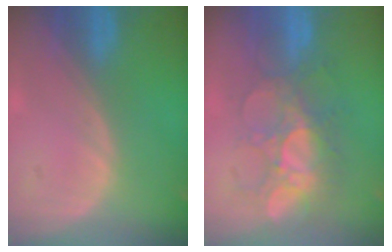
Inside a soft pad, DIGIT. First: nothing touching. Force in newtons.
{"total": 8.2, "press": 7.7, "slide": 2.8}